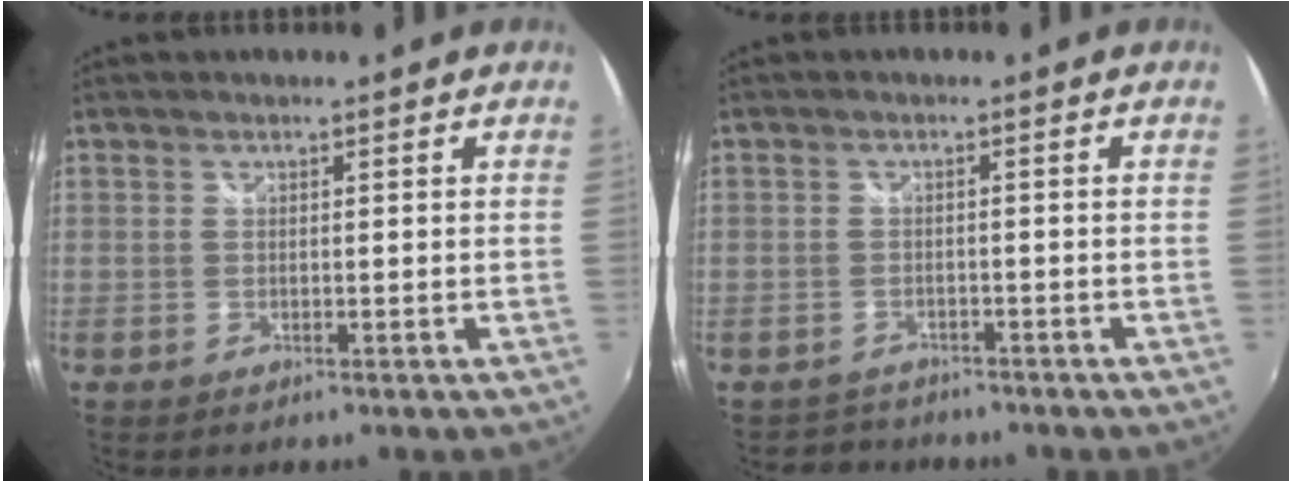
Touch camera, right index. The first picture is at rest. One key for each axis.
{"total": 3.0, "fx": -2.6, "fy": 1.5, "fz": -0.3, "tx": -0.009, "ty": 0.005, "tz": -0.043}